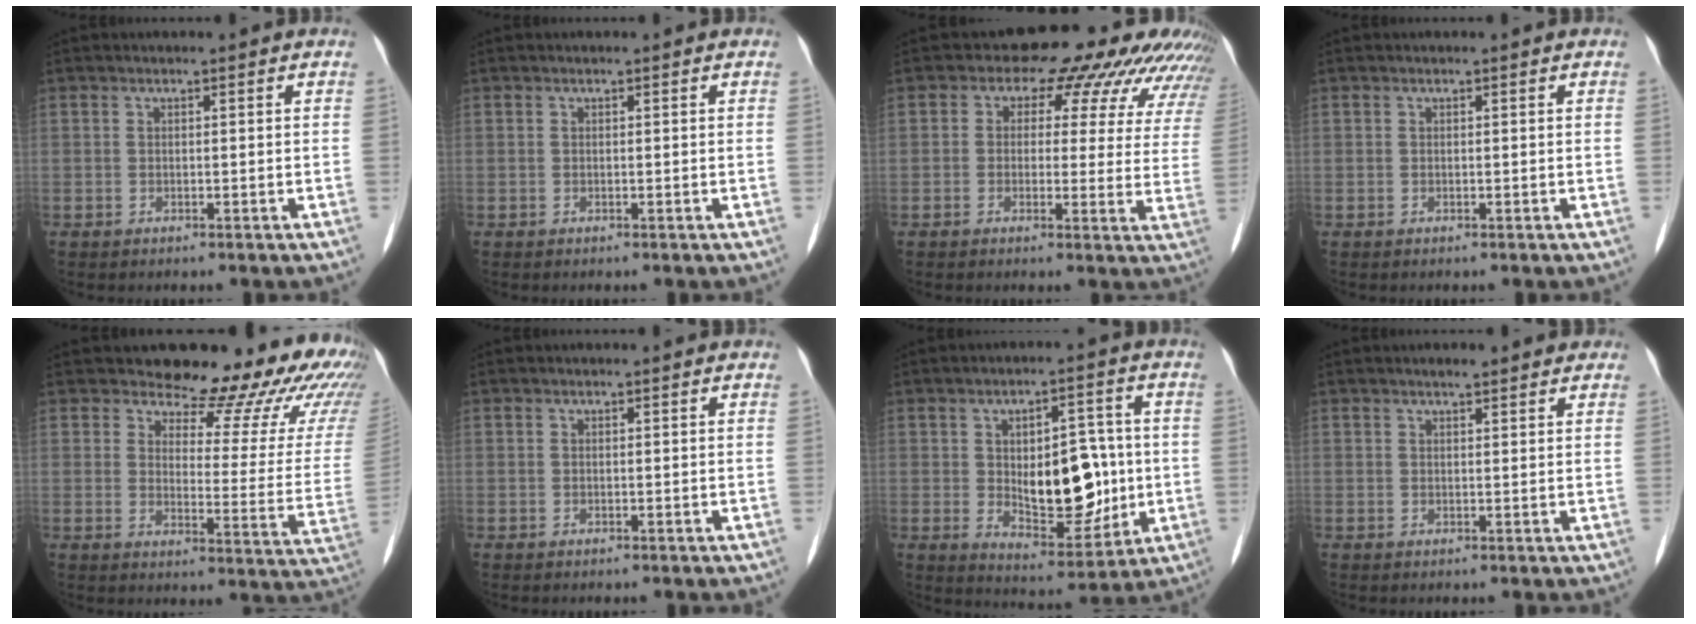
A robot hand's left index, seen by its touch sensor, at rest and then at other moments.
{"total": 0.0}
{"total": 14.3, "force": [10.5, 7.1, 6.5], "torque": [-0.046, 0.024, 0.095]}
{"total": 0.0}
{"total": 19.9, "force": [17.7, 4.7, 7.6], "torque": [-0.070, -0.086, 0.186]}
{"total": 0.0}
{"total": 11.5, "force": [-0.1, 5.6, 10.1], "torque": [-0.151, 0.003, 0.012]}
{"total": 3.0, "force": [2.5, 0.8, 1.6], "torque": [-0.020, 0.020, 0.034]}